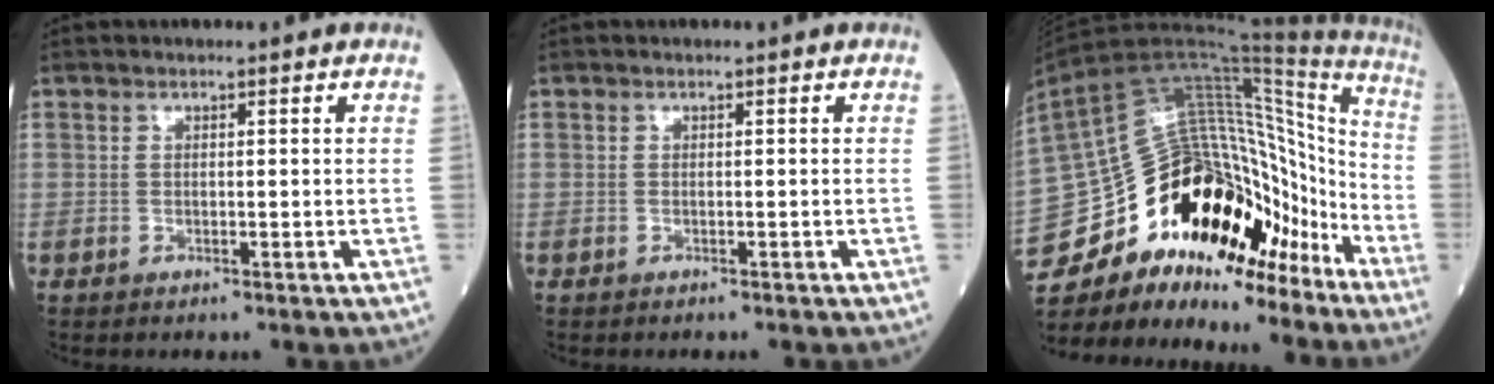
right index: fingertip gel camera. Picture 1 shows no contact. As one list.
[{"total": 0.6, "force": [-0.6, 0.0, 0.2], "torque": [-0.002, -0.001, -0.008]}, {"total": 31.6, "force": [-19.9, 13.6, 20.4], "torque": [-0.384, 0.029, -0.315]}]